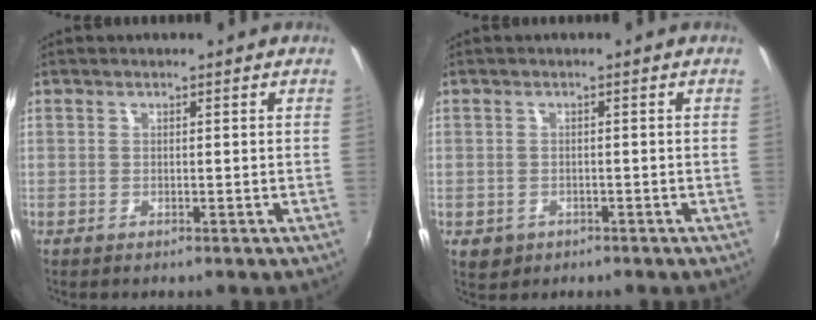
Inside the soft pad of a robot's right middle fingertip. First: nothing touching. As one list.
[{"total": 3.2, "force": [-1.3, 2.6, 1.3], "torque": [-0.031, -0.003, -0.013]}]